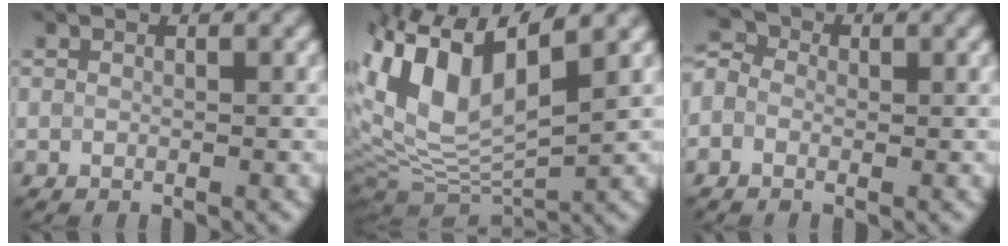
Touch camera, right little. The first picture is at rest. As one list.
[{"total": 11.4, "force": [3.1, 5.0, 9.7], "torque": [-0.204, 0.021, 0.051]}, {"total": 2.8, "force": [-0.1, 2.4, 1.4], "torque": [-0.020, 0.015, -0.025]}]